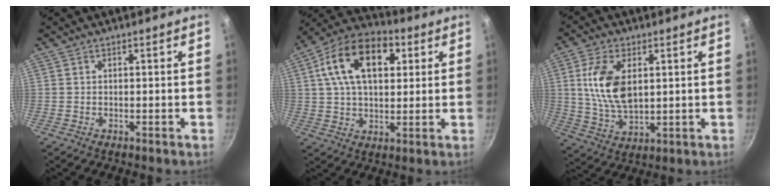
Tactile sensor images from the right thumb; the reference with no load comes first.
{"total": 17.3, "force": [5.3, 10.7, 12.6], "torque": [-0.193, 0.009, 0.076]}
{"total": 12.2, "force": [2.6, 6.8, 9.7], "torque": [-0.177, -0.013, 0.055]}